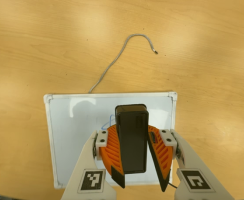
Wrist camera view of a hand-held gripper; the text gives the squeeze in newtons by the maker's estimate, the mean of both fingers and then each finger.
{"total": 9.6, "left": 10.0, "right": 9.2}